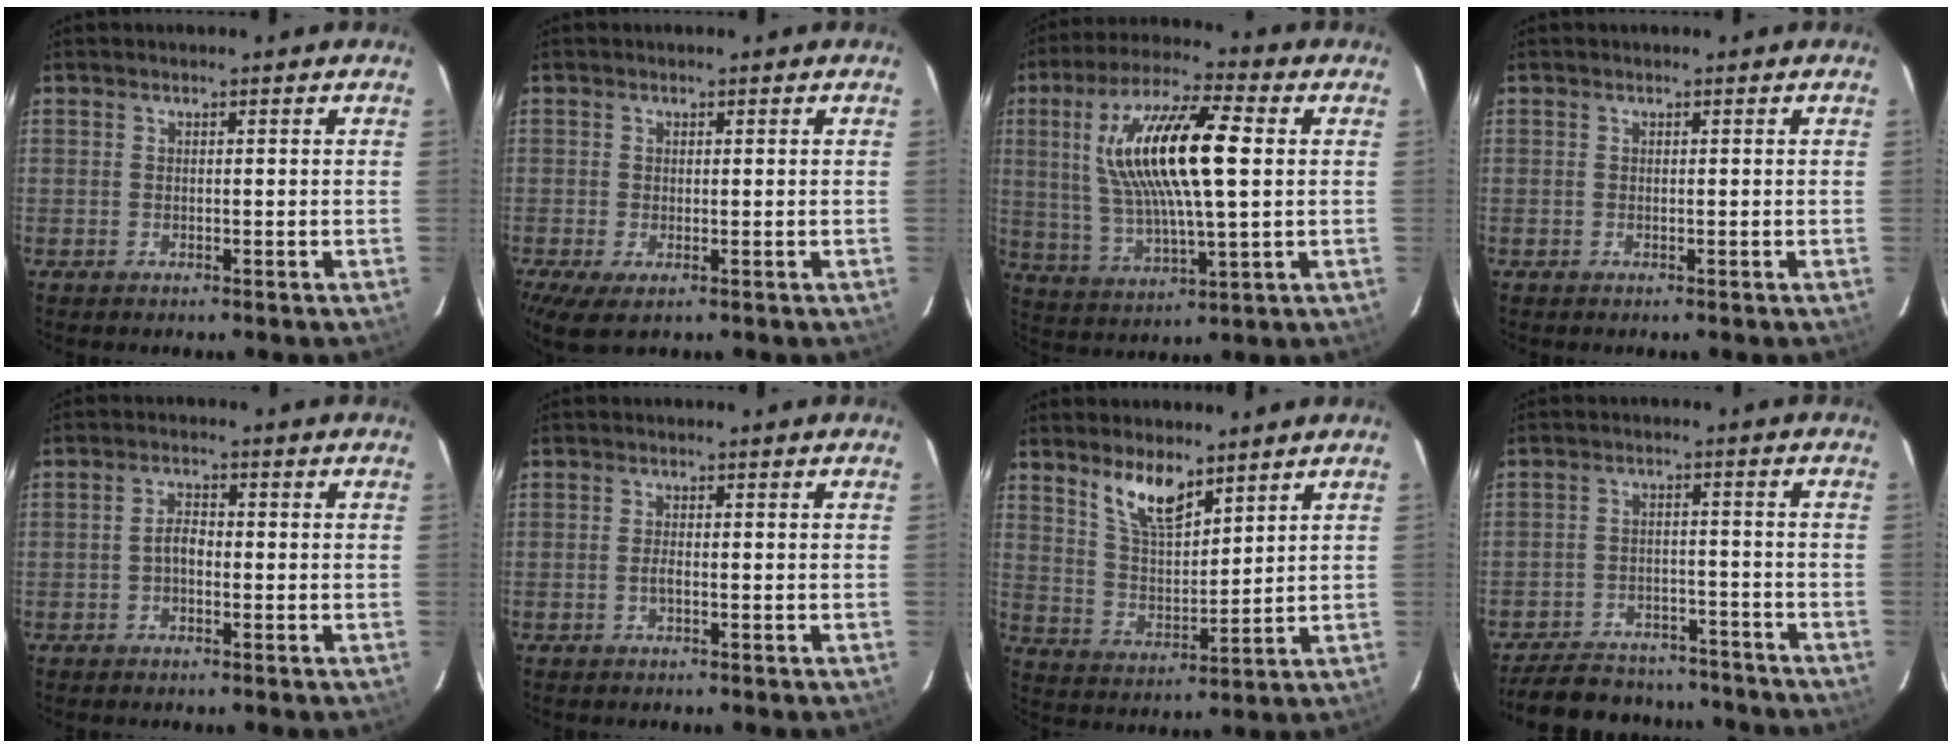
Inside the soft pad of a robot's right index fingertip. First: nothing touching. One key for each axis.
{"total": 3.7, "fx": -0.9, "fy": 1.6, "fz": 3.3, "tx": -0.064, "ty": -0.014, "tz": -0.014}
{"total": 18.6, "fx": 3.8, "fy": 4.6, "fz": 17.7, "tx": -0.338, "ty": 0.012, "tz": 0.075}
{"total": 0.0}
{"total": 2.5, "fx": -0.6, "fy": 1.4, "fz": 1.9, "tx": -0.038, "ty": 0.008, "tz": -0.012}
{"total": 1.1, "fx": -0.4, "fy": 0.3, "fz": 0.9, "tx": -0.020, "ty": -0.002, "tz": -0.008}
{"total": 9.0, "fx": 6.4, "fy": 3.1, "fz": 5.6, "tx": -0.100, "ty": 0.000, "tz": 0.129}
{"total": 19.1, "fx": -16.4, "fy": 7.3, "fz": 6.5, "tx": -0.153, "ty": 0.026, "tz": -0.214}